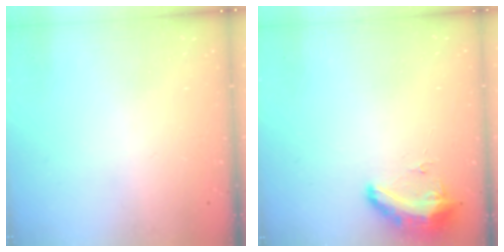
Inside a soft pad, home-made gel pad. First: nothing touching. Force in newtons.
{"total": 9.6, "press": 9.0, "slide": 3.4}